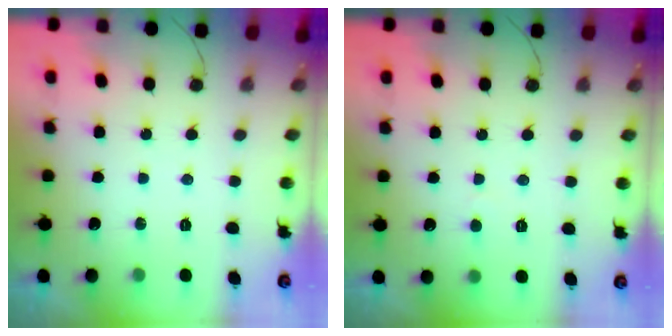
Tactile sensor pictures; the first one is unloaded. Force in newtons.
{"total": 2.6, "press": 2.6, "slide": 0.3}